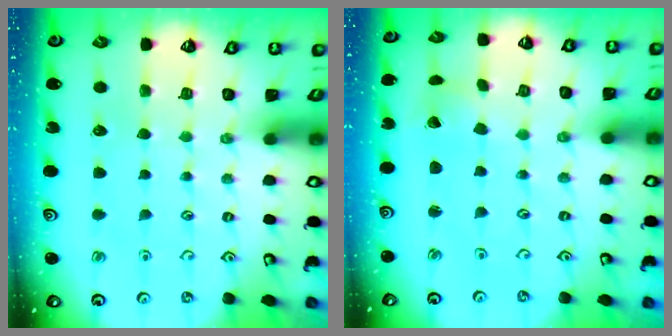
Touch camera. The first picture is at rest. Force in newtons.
{"total": 2.7, "press": 2.7, "slide": 0.5}